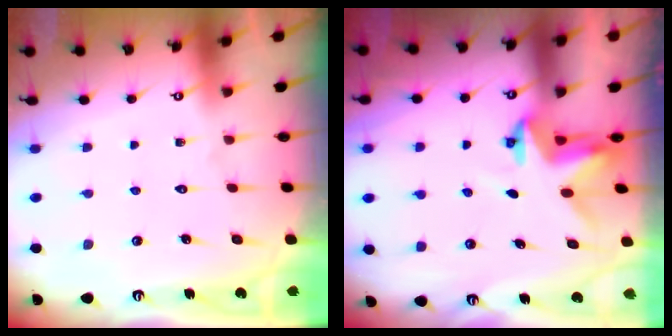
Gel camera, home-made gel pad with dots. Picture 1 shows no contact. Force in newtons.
{"total": 3.4, "press": 3.4, "slide": 0.3}